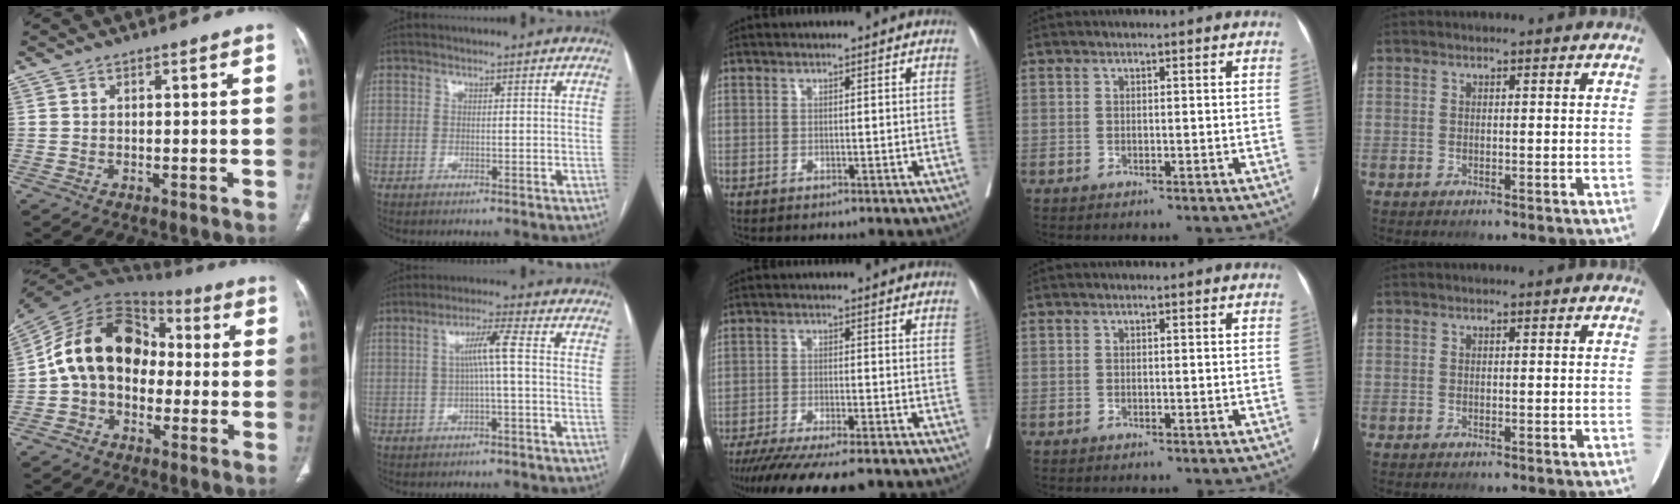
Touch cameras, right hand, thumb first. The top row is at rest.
{"thumb": {"total": 17.3, "force": [-0.5, 12.8, 11.7], "torque": [-0.175, 0.047, -0.023]}, "index": {"total": 4.7, "force": [0.1, -0.5, 4.7], "torque": [-0.082, 0.013, 0.005]}, "middle": {"total": 14.1, "force": [-11.7, 1.8, 7.7], "torque": [-0.119, -0.032, -0.178]}}